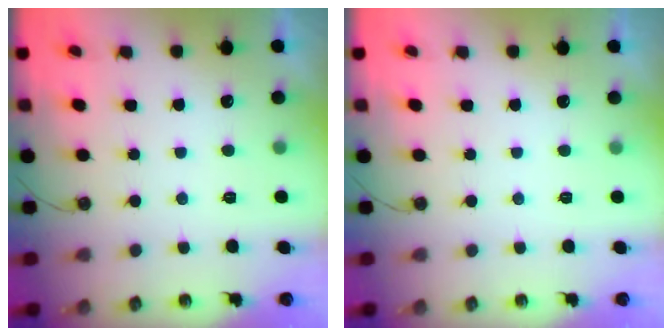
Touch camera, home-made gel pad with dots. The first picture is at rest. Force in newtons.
{"total": 0.0}